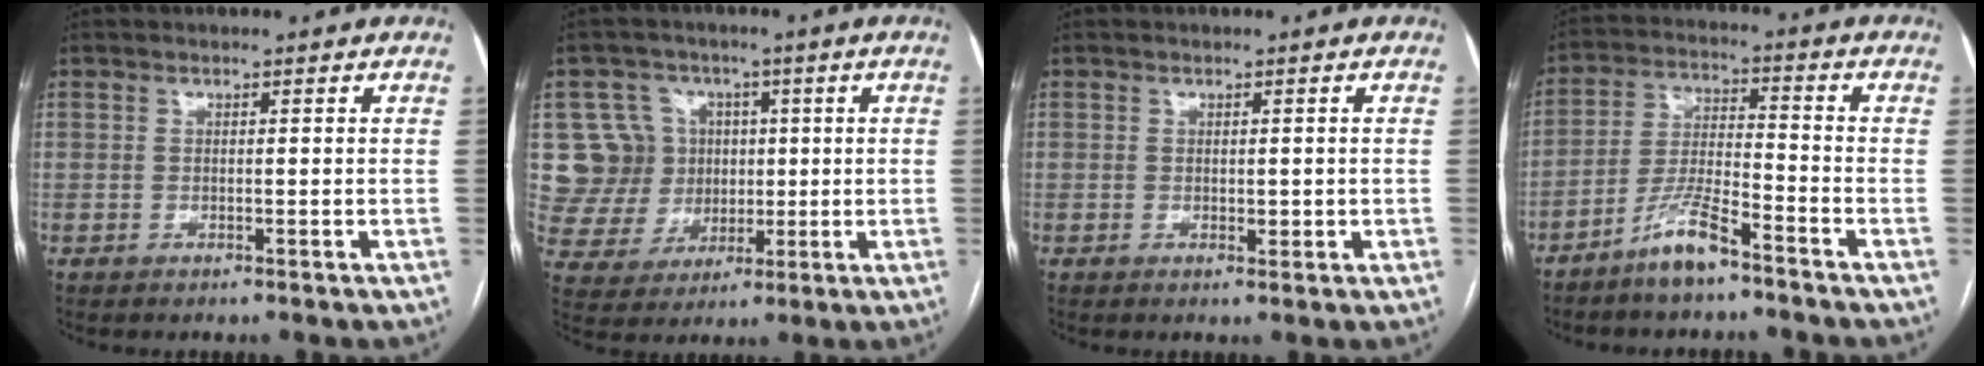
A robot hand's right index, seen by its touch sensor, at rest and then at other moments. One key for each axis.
{"total": 11.3, "fx": 2.6, "fy": 10.9, "fz": 1.7, "tx": -0.047, "ty": 0.044, "tz": 0.059}
{"total": 1.5, "fx": -0.1, "fy": 0.9, "fz": 1.2, "tx": -0.015, "ty": -0.001, "tz": 0.001}
{"total": 7.7, "fx": -5.8, "fy": 0.9, "fz": 5.0, "tx": -0.106, "ty": -0.010, "tz": -0.115}